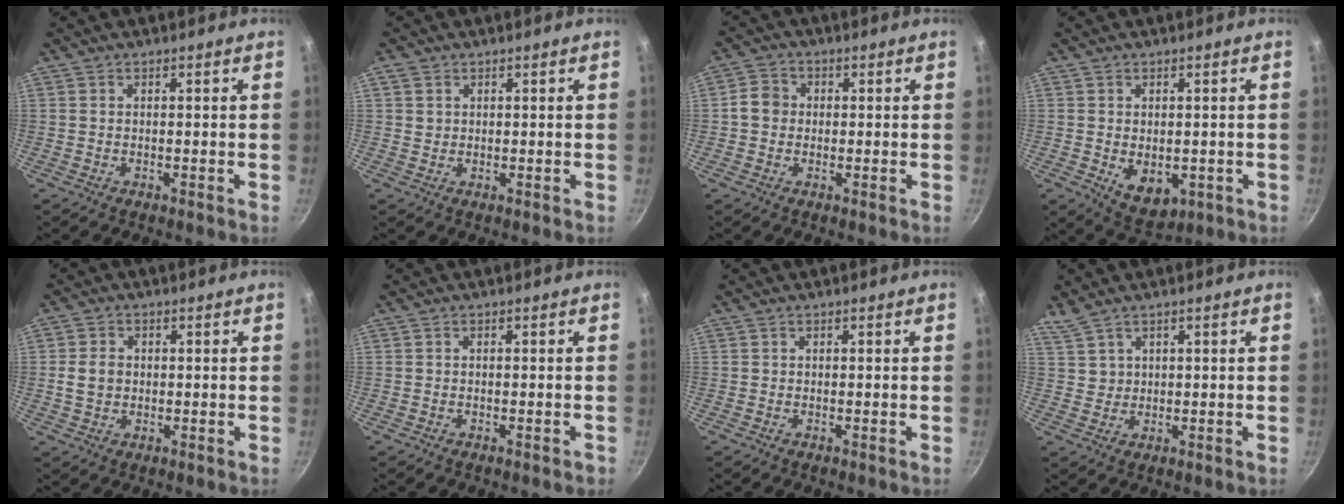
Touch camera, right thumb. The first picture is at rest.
{"total": 1.9, "force": [0.8, 1.6, 0.7], "torque": [-0.010, -0.002, 0.013]}
{"total": 4.2, "force": [0.0, 3.7, 1.9], "torque": [-0.021, 0.008, -0.012]}
{"total": 7.0, "force": [-0.9, 4.7, 5.1], "torque": [-0.063, -0.011, 0.004]}
{"total": 4.4, "force": [0.2, 3.6, 2.6], "torque": [-0.037, 0.005, 0.001]}
{"total": 0.7, "force": [-0.4, 0.3, 0.5], "torque": [-0.010, 0.012, -0.003]}
{"total": 0.0}
{"total": 3.4, "force": [2.8, 1.4, 1.4], "torque": [-0.029, -0.001, 0.068]}